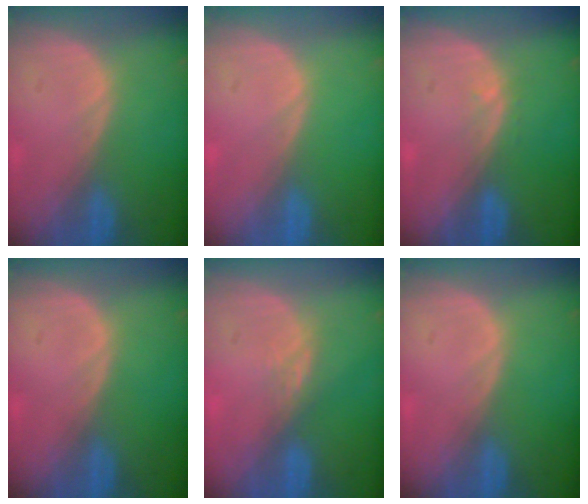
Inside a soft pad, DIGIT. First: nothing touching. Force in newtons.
{"total": 0.0}
{"total": 0.7, "press": 0.7, "slide": 0.2}
{"total": 0.0}
{"total": 2.4, "press": 1.9, "slide": 1.4}
{"total": 0.0}